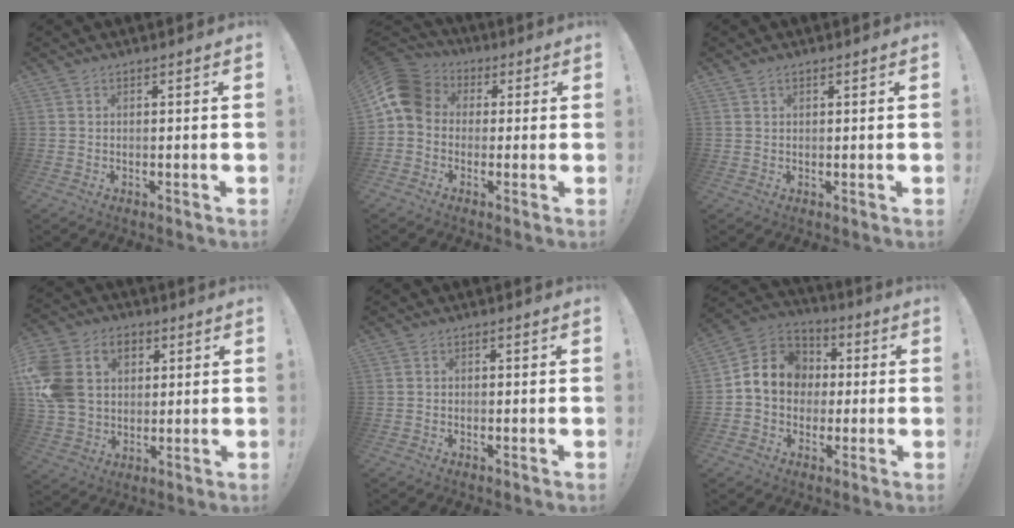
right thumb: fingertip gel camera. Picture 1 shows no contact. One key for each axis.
{"total": 11.1, "fx": 0.9, "fy": 8.9, "fz": 6.5, "tx": -0.120, "ty": 0.012, "tz": 0.023}
{"total": 0.8, "fx": 0.6, "fy": 0.3, "fz": 0.4, "tx": 0.000, "ty": -0.004, "tz": 0.010}
{"total": 16.8, "fx": 4.1, "fy": 13.2, "fz": 9.5, "tx": -0.176, "ty": -0.009, "tz": 0.080}
{"total": 0.8, "fx": -0.5, "fy": 0.5, "fz": 0.1, "tx": -0.009, "ty": 0.005, "tz": -0.008}
{"total": 12.0, "fx": 0.4, "fy": 10.7, "fz": 5.4, "tx": -0.077, "ty": 0.016, "tz": 0.019}